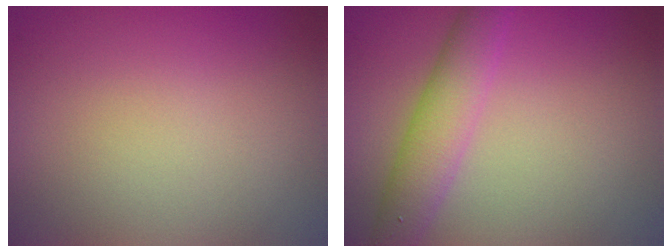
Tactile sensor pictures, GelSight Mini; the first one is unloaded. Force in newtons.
{"total": 4.1, "press": 4.1, "slide": 0.0}